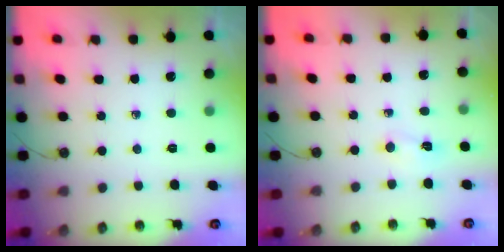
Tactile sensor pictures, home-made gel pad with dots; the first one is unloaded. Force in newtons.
{"total": 2.8, "press": 2.7, "slide": 0.7}